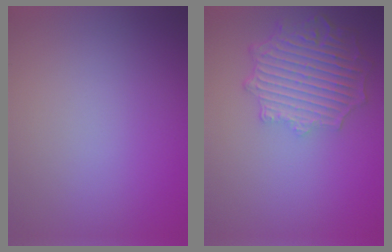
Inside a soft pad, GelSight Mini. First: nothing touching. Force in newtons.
{"total": 6.5, "press": 5.0, "slide": 4.1}